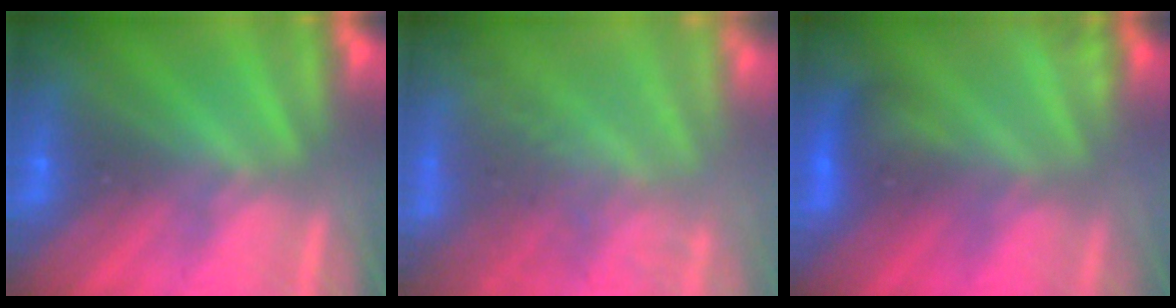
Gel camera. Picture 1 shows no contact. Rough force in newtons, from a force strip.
{"total": 10.6}
{"total": 3.4}